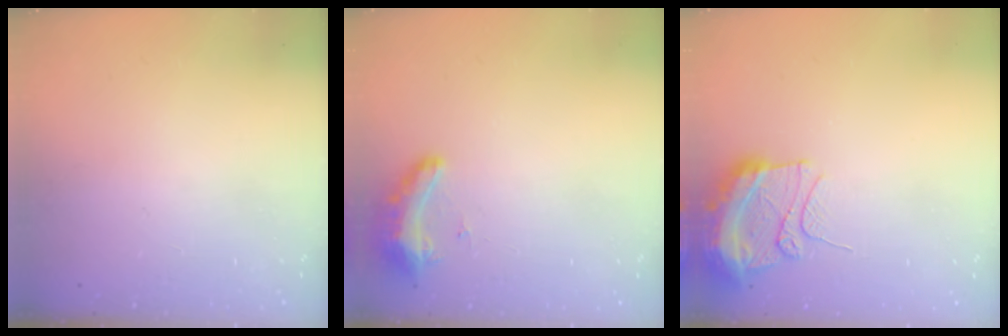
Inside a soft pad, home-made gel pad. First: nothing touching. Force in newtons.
{"total": 8.7, "press": 8.5, "slide": 1.6}
{"total": 12.4, "press": 12.3, "slide": 1.6}